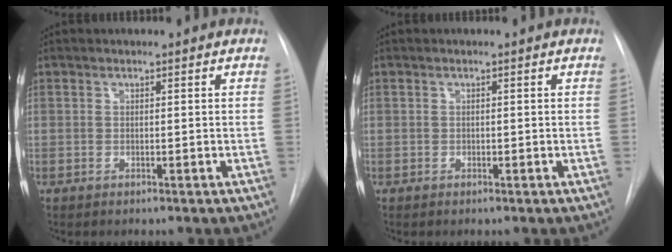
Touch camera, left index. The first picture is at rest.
{"total": 0.9, "force": [-0.9, 0.2, -0.2], "torque": [0.006, -0.004, -0.013]}